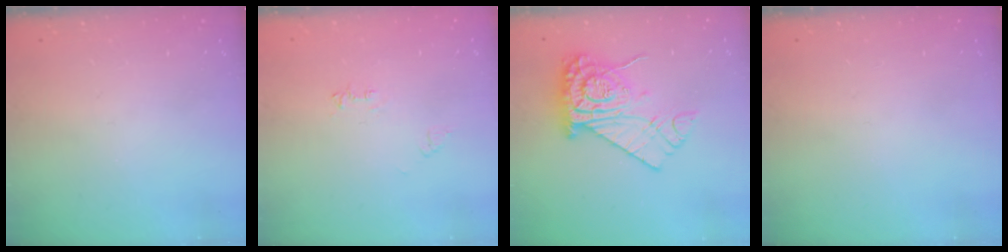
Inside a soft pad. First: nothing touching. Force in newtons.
{"total": 5.3, "press": 5.3, "slide": 0.6}
{"total": 16.5, "press": 16.4, "slide": 1.8}
{"total": 0.0}